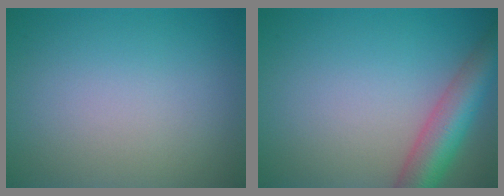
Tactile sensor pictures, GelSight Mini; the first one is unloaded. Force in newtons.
{"total": 6.1, "press": 6.1, "slide": 0.5}